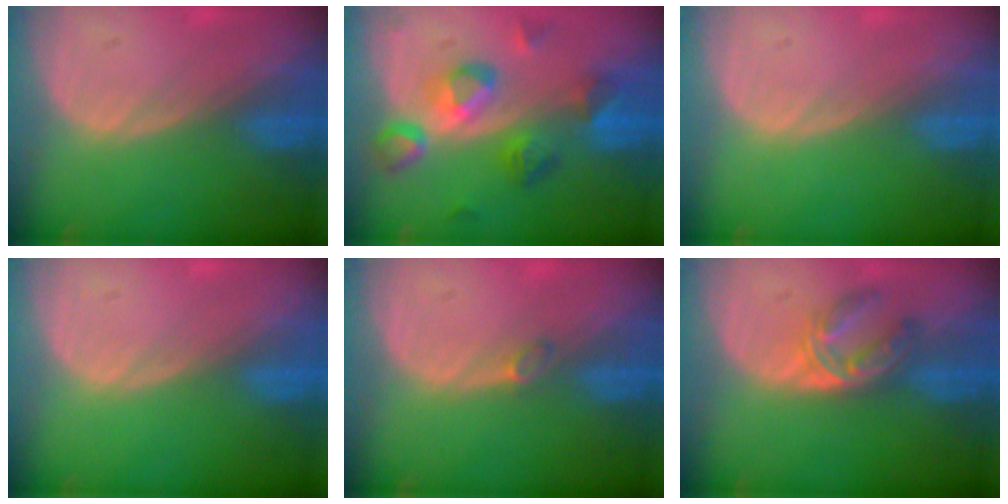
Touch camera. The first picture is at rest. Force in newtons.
{"total": 7.7, "press": 7.7, "slide": 0.7}
{"total": 0.0}
{"total": 0.0}
{"total": 1.2, "press": 1.2, "slide": 0.2}
{"total": 6.0, "press": 5.0, "slide": 3.3}